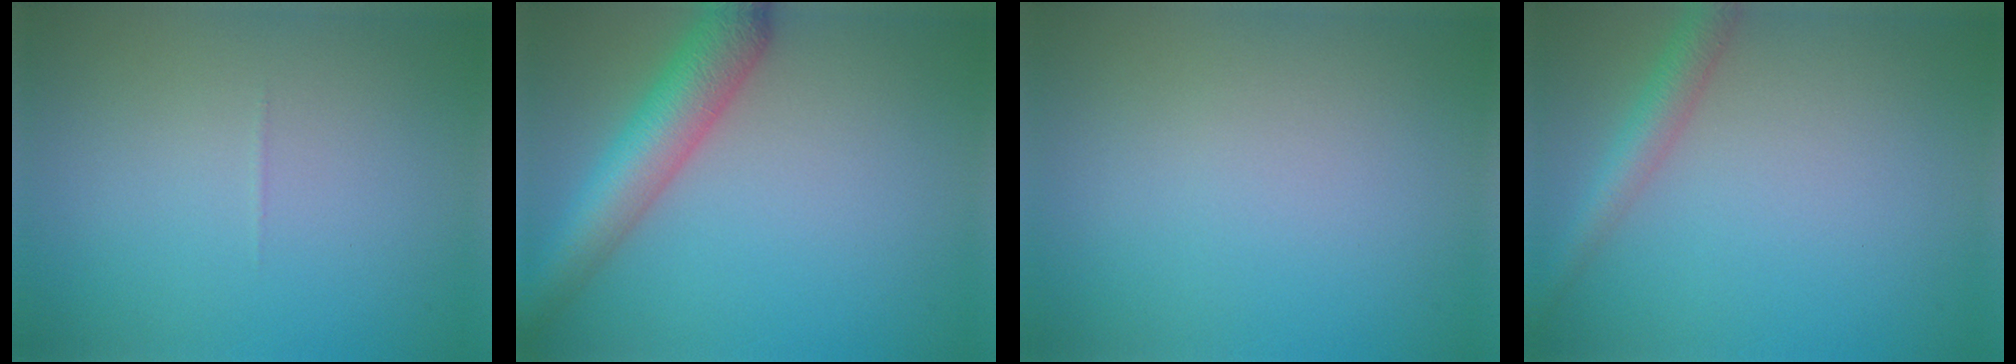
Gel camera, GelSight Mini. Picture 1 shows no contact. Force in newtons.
{"total": 6.2, "press": 6.2, "slide": 0.3}
{"total": 0.0}
{"total": 2.8, "press": 2.8, "slide": 0.1}